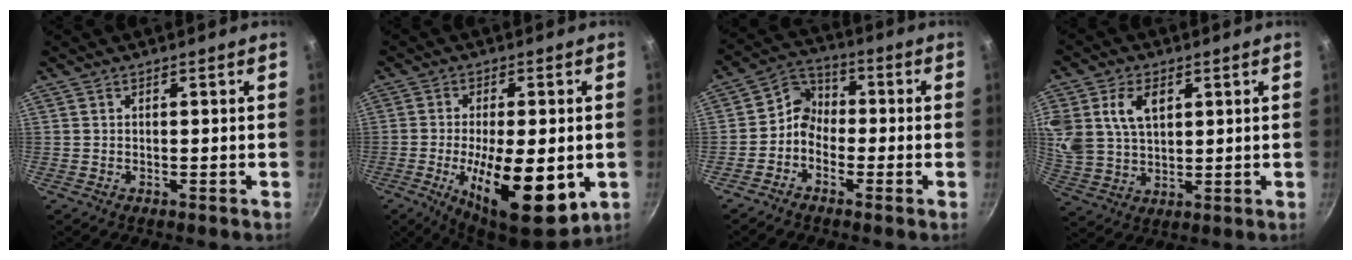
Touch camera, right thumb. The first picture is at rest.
{"total": 16.9, "force": [-4.0, 6.5, 15.1], "torque": [-0.230, 0.002, -0.054]}
{"total": 6.1, "force": [-2.0, 5.1, 2.8], "torque": [-0.022, 0.036, -0.059]}
{"total": 13.3, "force": [4.7, 9.2, 8.4], "torque": [-0.172, -0.002, 0.096]}